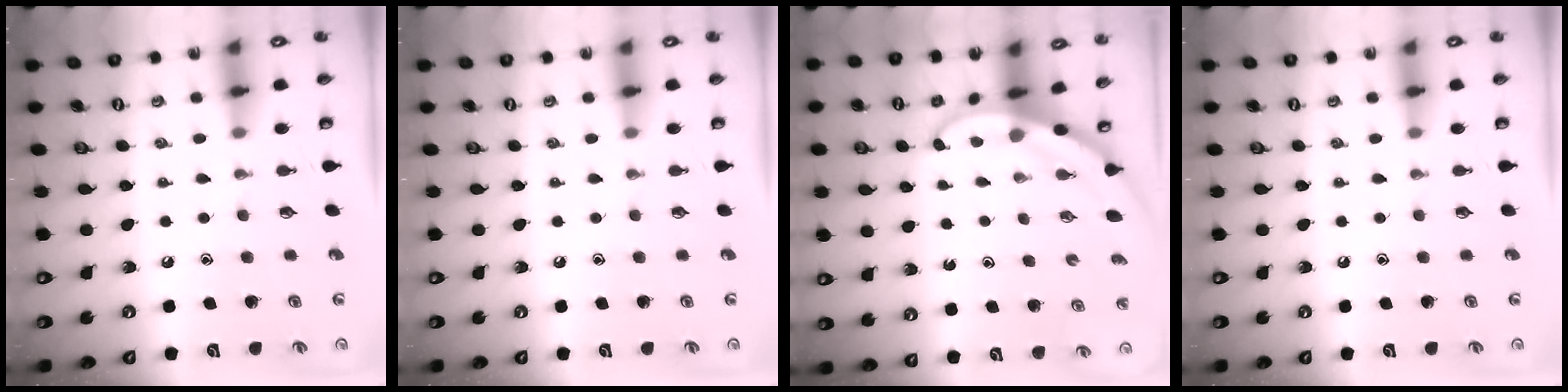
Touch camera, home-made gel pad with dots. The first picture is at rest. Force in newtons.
{"total": 0.0}
{"total": 3.2, "press": 3.2, "slide": 0.2}
{"total": 0.0}